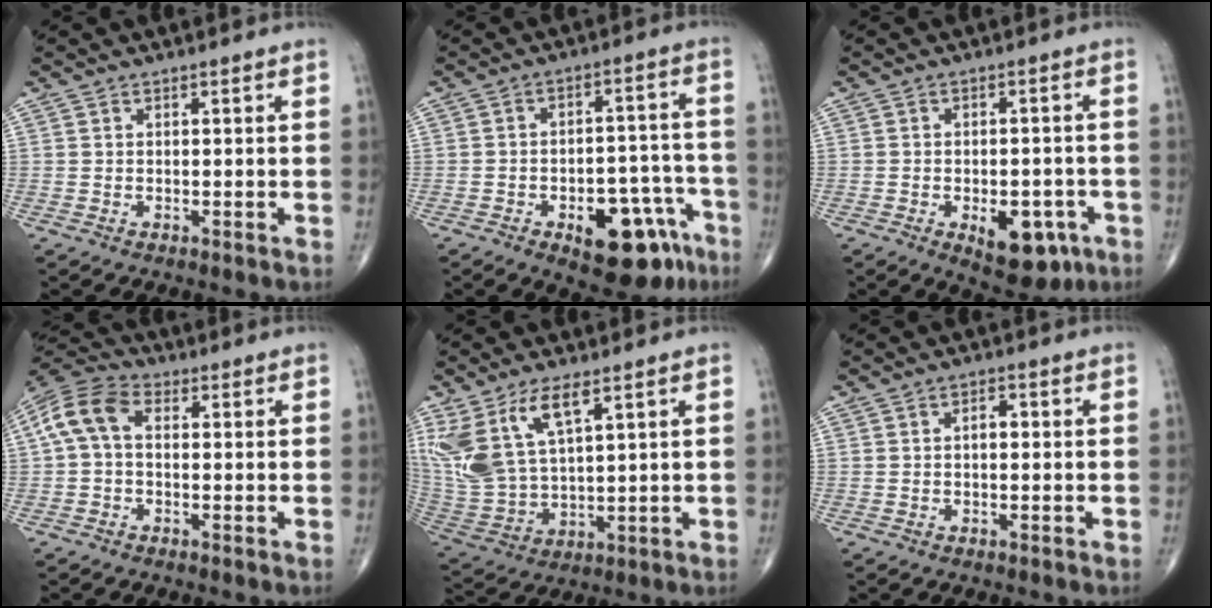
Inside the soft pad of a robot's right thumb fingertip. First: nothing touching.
{"total": 15.7, "force": [-8.3, 7.5, 11.0], "torque": [-0.110, 0.061, -0.104]}
{"total": 10.4, "force": [-4.3, 5.5, 7.7], "torque": [-0.080, 0.015, -0.047]}
{"total": 8.7, "force": [0.8, 5.6, 6.6], "torque": [-0.135, 0.029, 0.005]}
{"total": 14.7, "force": [7.2, 6.2, 11.2], "torque": [-0.241, -0.025, 0.158]}
{"total": 2.1, "force": [0.1, 1.1, 1.7], "torque": [-0.024, 0.007, -0.002]}